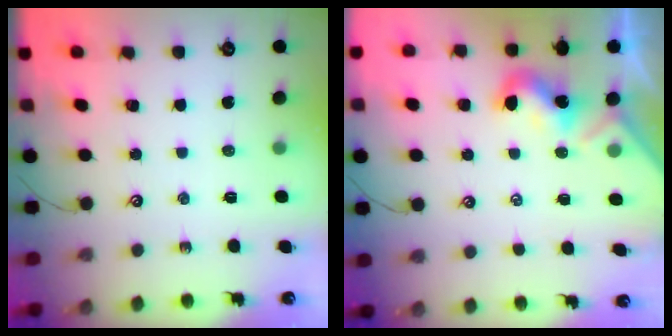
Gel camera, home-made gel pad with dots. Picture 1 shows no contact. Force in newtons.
{"total": 1.8, "press": 1.7, "slide": 0.5}